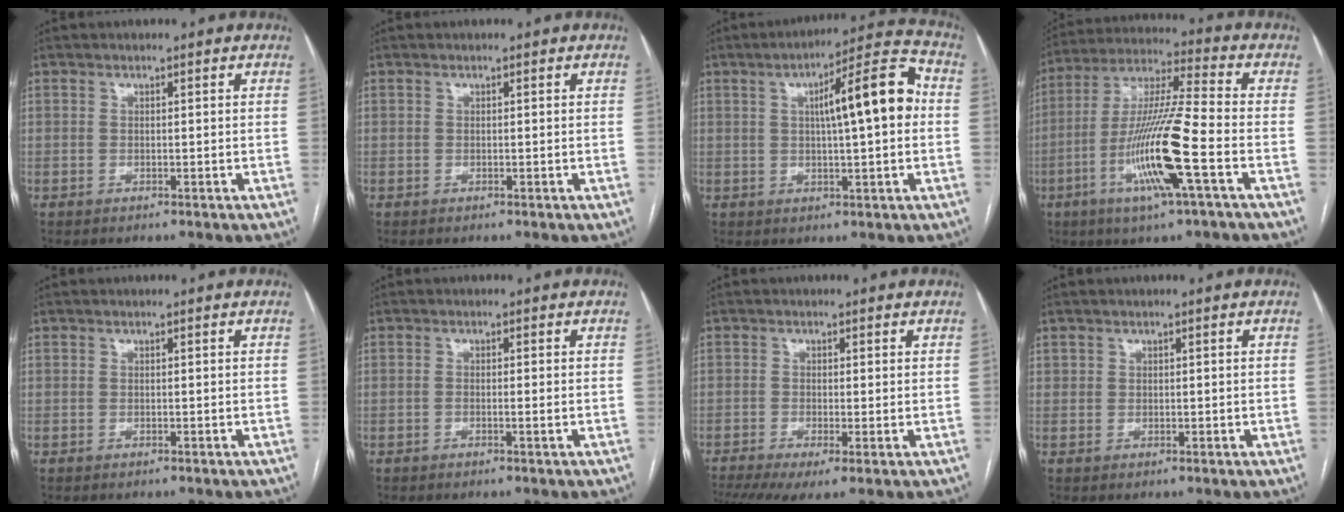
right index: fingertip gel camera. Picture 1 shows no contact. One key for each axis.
{"total": 0.0}
{"total": 12.5, "fx": 1.7, "fy": 1.9, "fz": 12.3, "tx": -0.180, "ty": 0.032, "tz": 0.019}
{"total": 15.6, "fx": -5.2, "fy": 0.0, "fz": 14.7, "tx": -0.296, "ty": -0.010, "tz": -0.101}
{"total": 0.0}
{"total": 1.0, "fx": -0.3, "fy": 0.2, "fz": 0.9, "tx": -0.019, "ty": -0.001, "tz": -0.004}
{"total": 1.3, "fx": -0.7, "fy": 0.1, "fz": 1.2, "tx": -0.025, "ty": -0.004, "tz": -0.014}
{"total": 1.1, "fx": 0.5, "fy": 1.0, "fz": 0.0, "tx": 0.002, "ty": 0.004, "tz": 0.009}